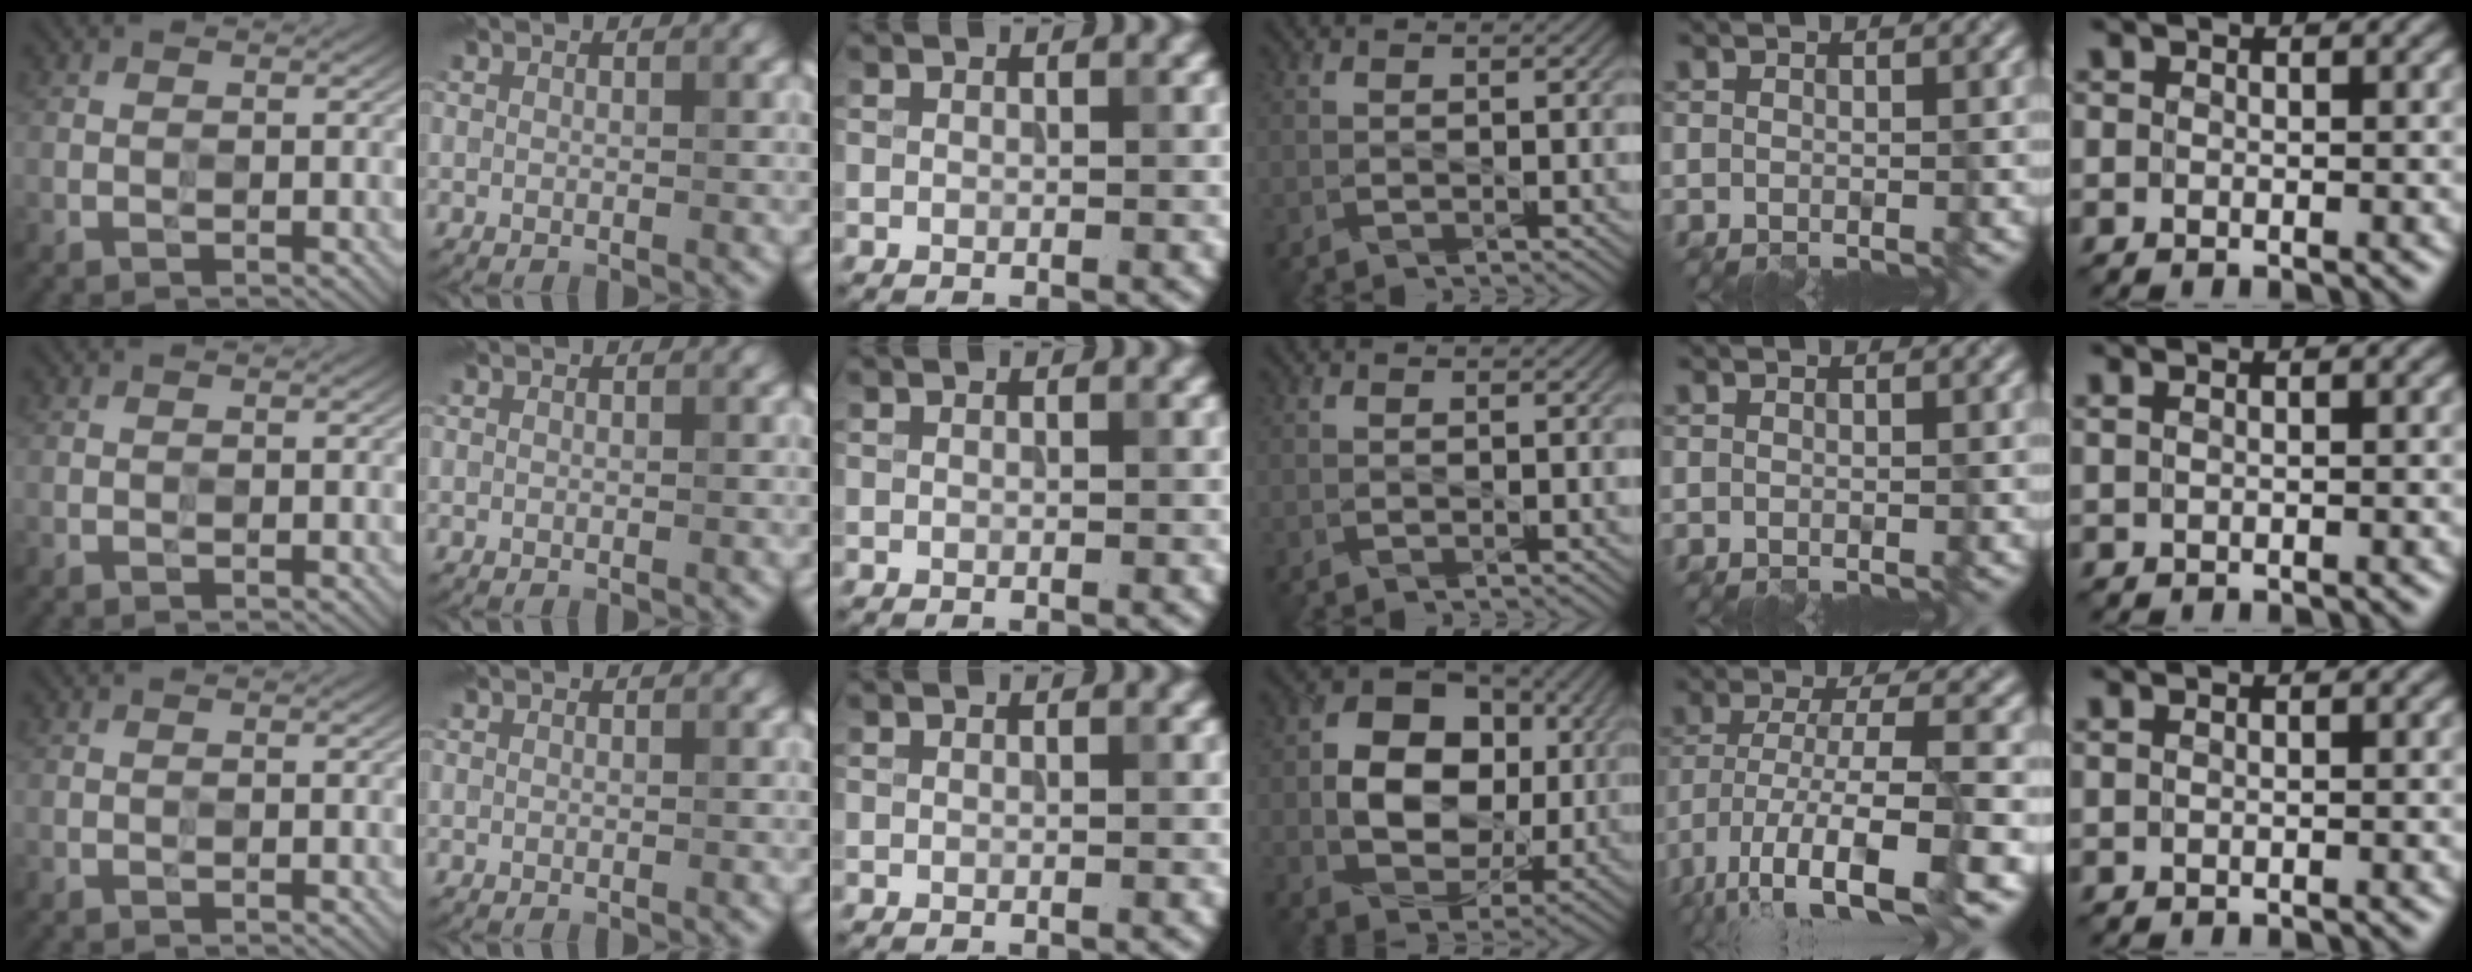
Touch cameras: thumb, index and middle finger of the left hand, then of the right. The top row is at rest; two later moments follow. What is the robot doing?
{"motion": "wipe", "object": "plastic plate"}